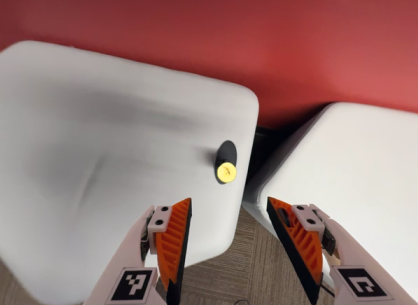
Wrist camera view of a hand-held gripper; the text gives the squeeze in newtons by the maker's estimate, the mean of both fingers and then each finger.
{"total": 0.0}